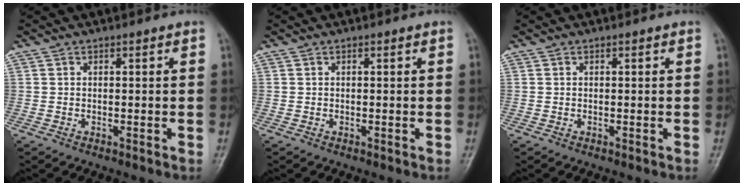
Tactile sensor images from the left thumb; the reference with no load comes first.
{"total": 0.0}
{"total": 0.0}